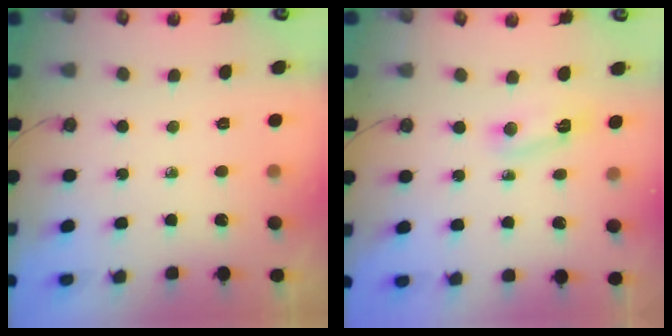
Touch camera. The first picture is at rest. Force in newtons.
{"total": 3.2, "press": 2.7, "slide": 1.6}